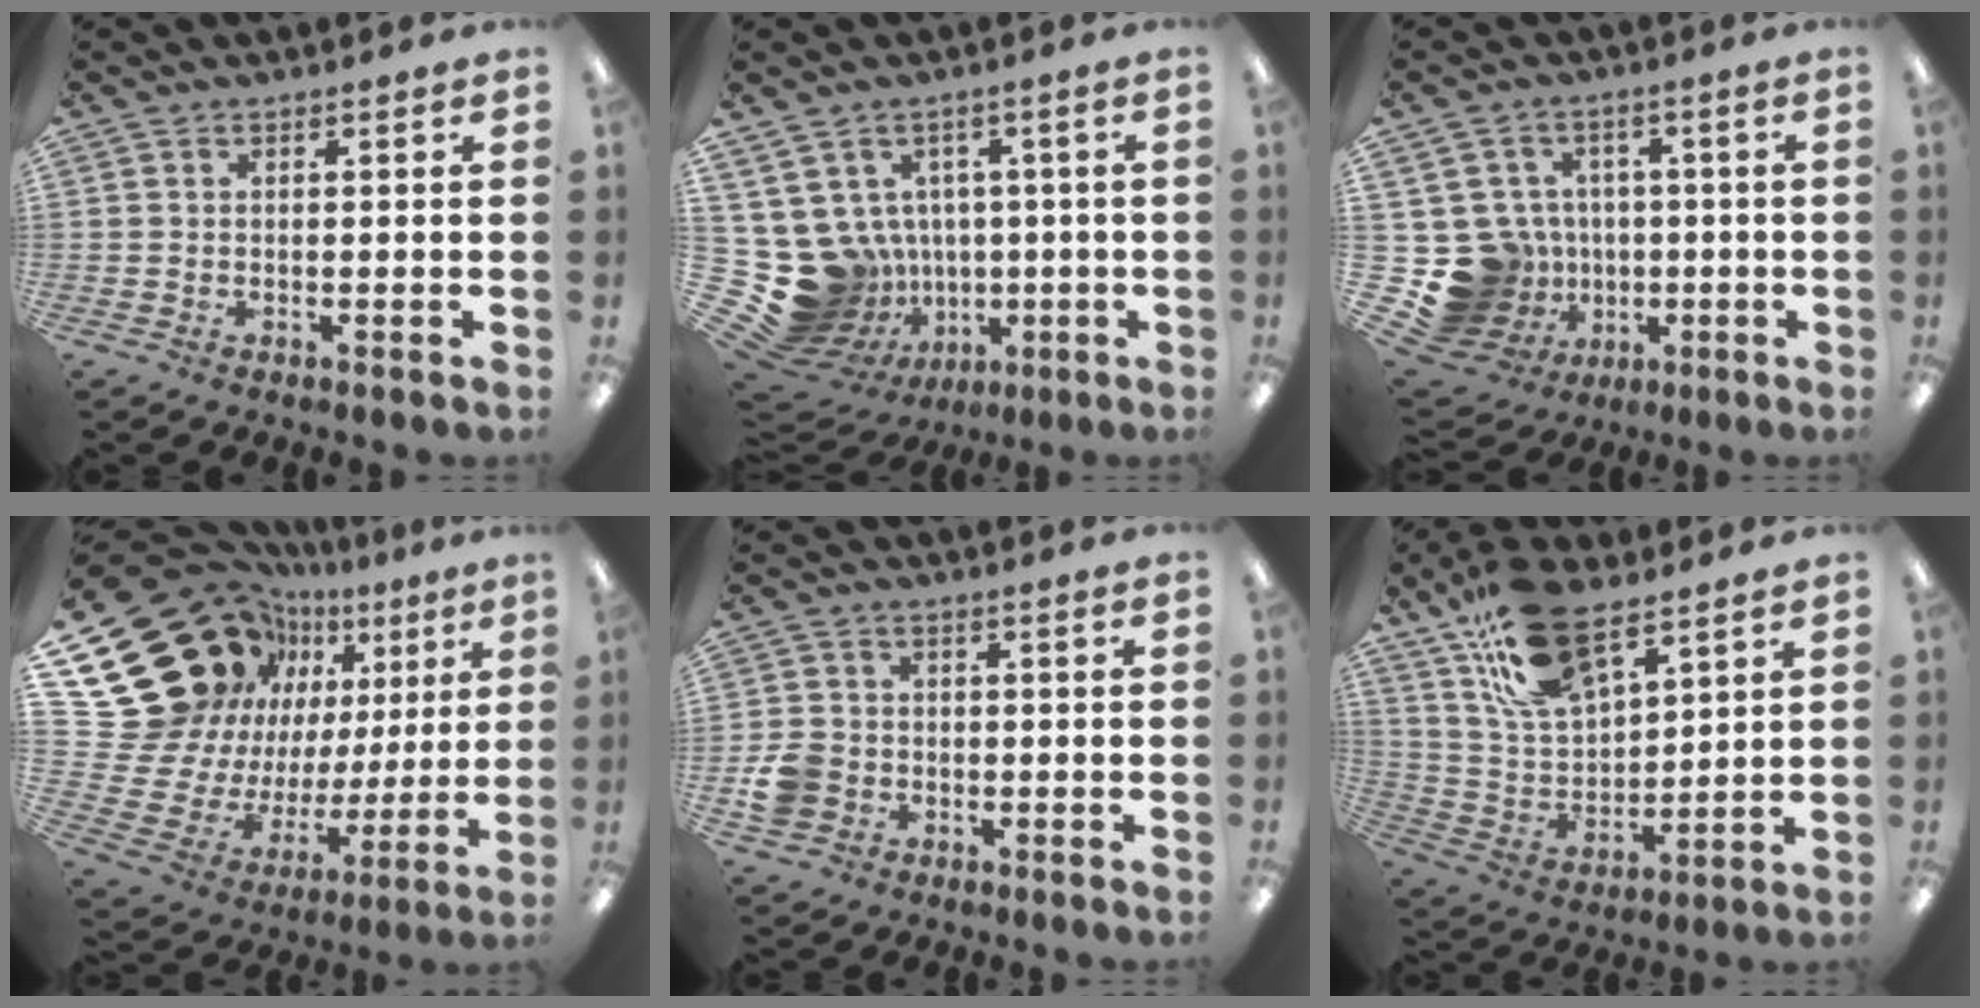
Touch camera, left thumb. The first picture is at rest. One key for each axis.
{"total": 14.8, "fx": -0.8, "fy": 13.8, "fz": 5.4, "tx": -0.141, "ty": -0.023, "tz": 0.016}
{"total": 14.0, "fx": -1.9, "fy": 13.2, "fz": 4.2, "tx": -0.112, "ty": 0.007, "tz": -0.007}
{"total": 27.2, "fx": 12.7, "fy": 20.4, "fz": 12.8, "tx": -0.252, "ty": -0.098, "tz": 0.278}
{"total": 5.8, "fx": -1.8, "fy": 4.9, "fz": 2.6, "tx": -0.047, "ty": 0.010, "tz": -0.032}
{"total": 18.1, "fx": 12.0, "fy": 8.5, "fz": 10.5, "tx": -0.207, "ty": -0.045, "tz": 0.217}